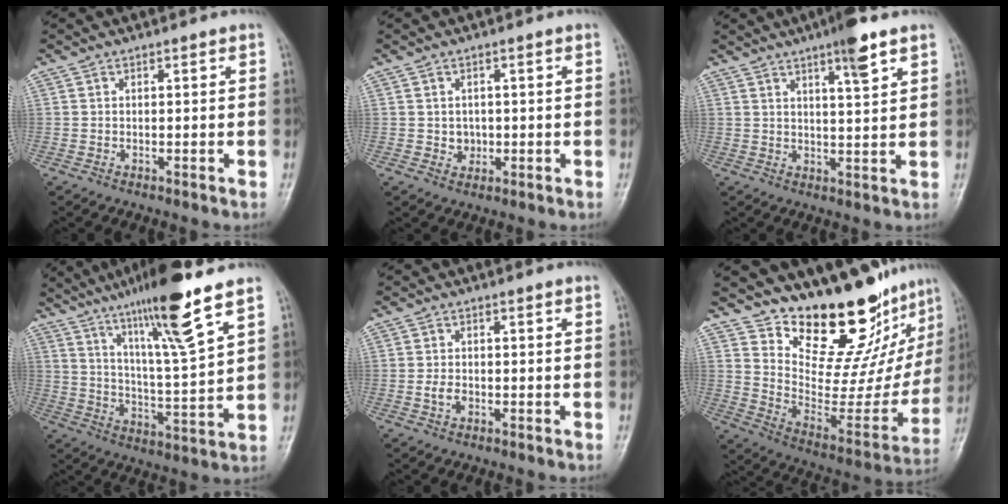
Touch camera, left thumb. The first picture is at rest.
{"total": 2.1, "force": [0.1, 1.9, 0.8], "torque": [-0.003, 0.000, 0.006]}
{"total": 6.8, "force": [4.2, 0.8, 5.2], "torque": [-0.080, -0.020, 0.066]}
{"total": 16.5, "force": [10.7, 0.8, 12.5], "torque": [-0.210, -0.054, 0.184]}
{"total": 2.0, "force": [-0.4, 1.4, 1.4], "torque": [-0.024, 0.001, -0.009]}
{"total": 22.0, "force": [17.8, 7.8, 10.1], "torque": [-0.090, -0.138, 0.271]}